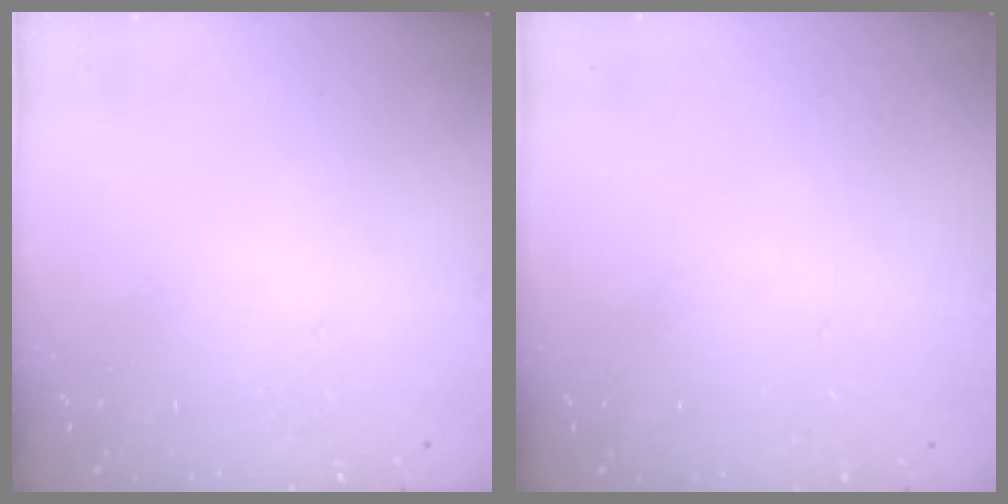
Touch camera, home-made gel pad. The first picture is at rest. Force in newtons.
{"total": 0.6, "press": 0.6, "slide": 0.2}